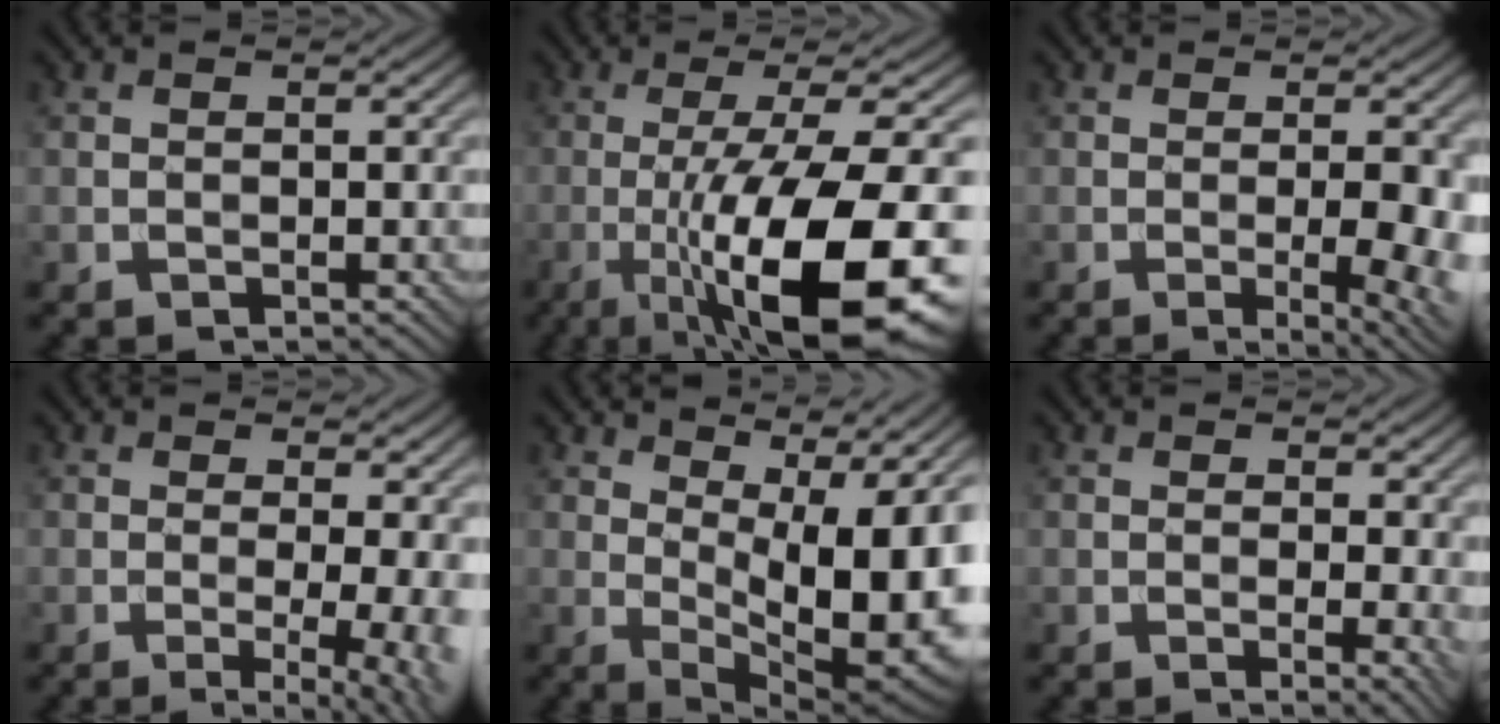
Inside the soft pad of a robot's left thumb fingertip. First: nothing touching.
{"total": 17.1, "force": [-5.5, 4.0, 15.8], "torque": [-0.233, 0.002, -0.088]}
{"total": 6.1, "force": [-0.9, 1.5, 5.9], "torque": [-0.085, -0.008, -0.007]}
{"total": 8.4, "force": [-0.8, 2.8, 7.9], "torque": [-0.075, 0.005, -0.007]}
{"total": 13.1, "force": [3.3, 5.5, 11.4], "torque": [-0.152, 0.019, 0.053]}
{"total": 3.7, "force": [0.3, 1.1, 3.5], "torque": [-0.052, -0.003, 0.003]}